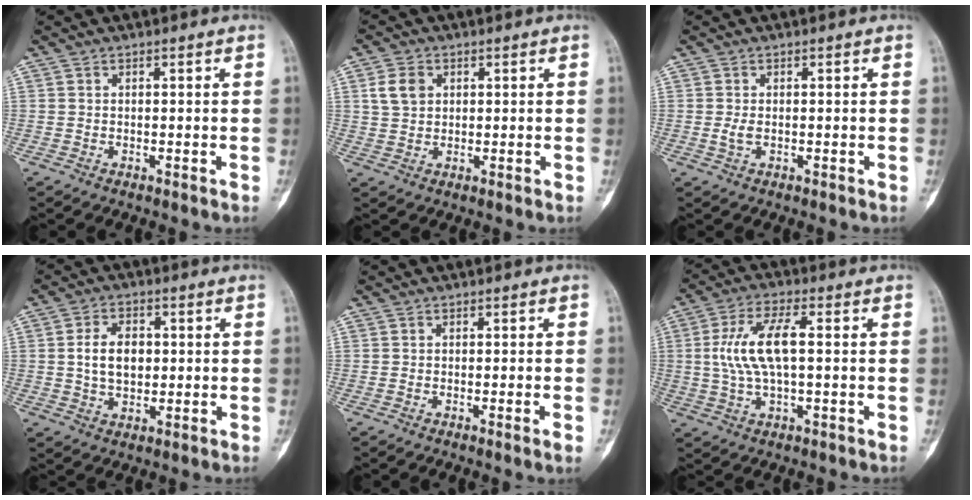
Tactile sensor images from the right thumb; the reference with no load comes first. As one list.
[{"total": 4.8, "force": [1.6, 3.7, 2.7], "torque": [-0.038, 0.000, 0.033]}, {"total": 1.6, "force": [-0.2, 0.8, 1.3], "torque": [-0.032, -0.003, -0.002]}, {"total": 7.2, "force": [0.6, 4.9, 5.3], "torque": [-0.080, 0.004, 0.011]}, {"total": 1.3, "force": [-0.5, -0.3, 1.1], "torque": [-0.018, -0.003, -0.006]}, {"total": 10.7, "force": [0.8, 4.1, 9.8], "torque": [-0.209, 0.017, 0.016]}]